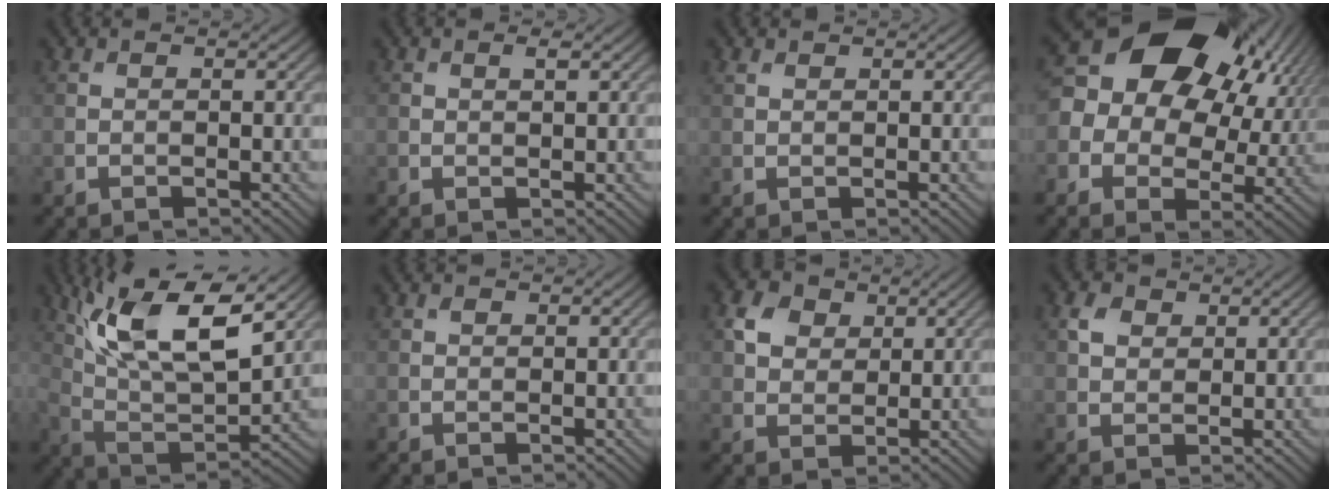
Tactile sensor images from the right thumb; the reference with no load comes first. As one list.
[{"total": 1.0, "force": [0.5, 0.4, 0.8], "torque": [-0.014, -0.003, 0.008]}, {"total": 0.9, "force": [0.7, 0.4, 0.4], "torque": [-0.012, 0.002, 0.016]}, {"total": 19.9, "force": [5.5, 15.4, 11.3], "torque": [-0.258, 0.022, 0.116]}, {"total": 15.2, "force": [7.1, 5.5, 12.3], "torque": [-0.257, 0.001, 0.132]}, {"total": 0.6, "force": [0.3, 0.4, 0.2], "torque": [-0.003, -0.002, 0.006]}, {"total": 4.2, "force": [1.9, 3.3, 1.8], "torque": [-0.043, 0.007, 0.031]}, {"total": 2.7, "force": [1.4, 2.0, 1.2], "torque": [-0.028, 0.003, 0.024]}]